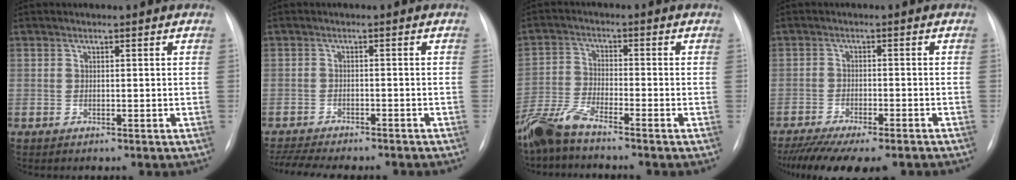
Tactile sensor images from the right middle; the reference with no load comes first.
{"total": 12.2, "force": [-10.8, 2.5, 5.0], "torque": [-0.091, -0.007, -0.146]}
{"total": 6.3, "force": [-5.5, 0.3, 3.0], "torque": [-0.074, -0.023, -0.115]}
{"total": 13.8, "force": [-11.4, 3.0, 7.2], "torque": [-0.132, -0.022, -0.165]}